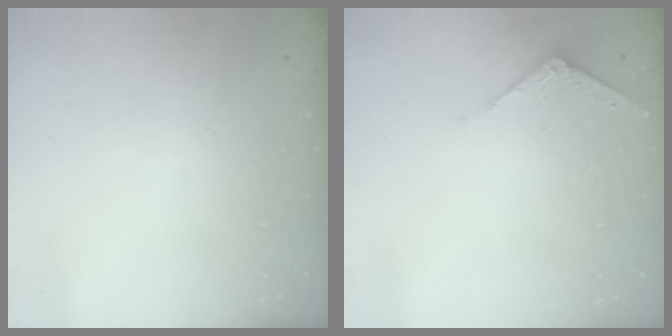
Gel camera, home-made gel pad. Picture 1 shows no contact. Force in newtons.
{"total": 5.8, "press": 5.8, "slide": 0.7}